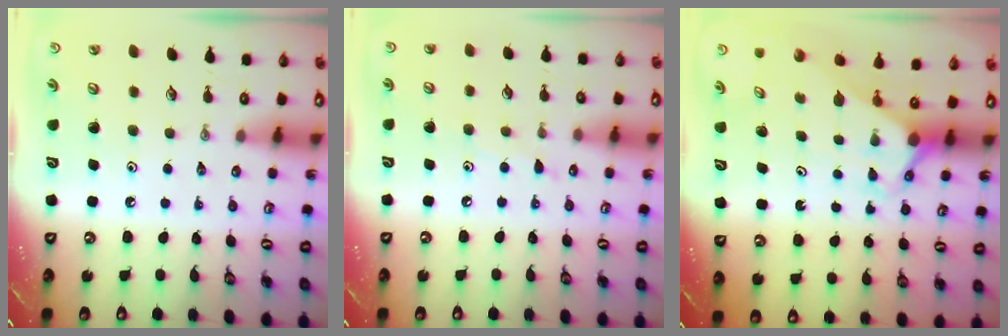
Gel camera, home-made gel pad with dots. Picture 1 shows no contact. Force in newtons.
{"total": 5.0, "press": 5.0, "slide": 0.3}
{"total": 2.8, "press": 2.8, "slide": 0.0}